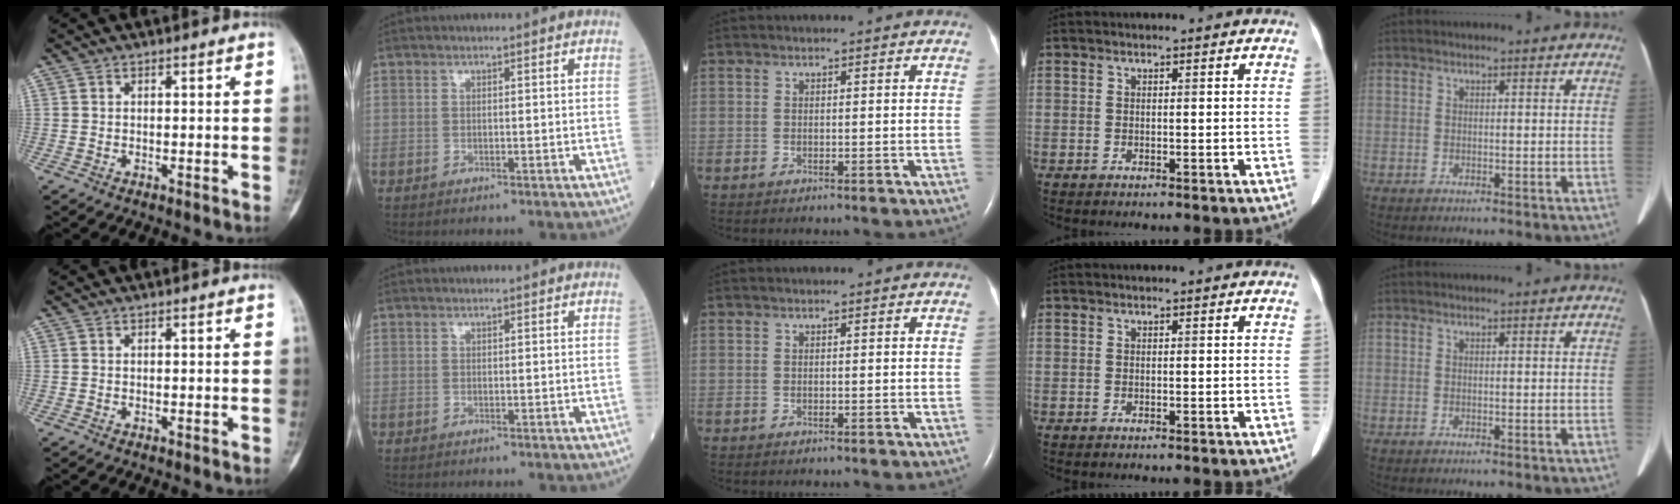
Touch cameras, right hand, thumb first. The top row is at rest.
{}